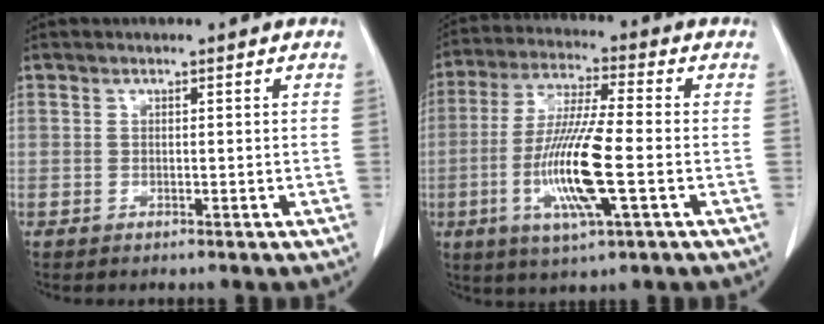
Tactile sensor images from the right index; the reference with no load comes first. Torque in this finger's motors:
{"motor_torque": [1.29, -0.51, 0.46, 0.21]}